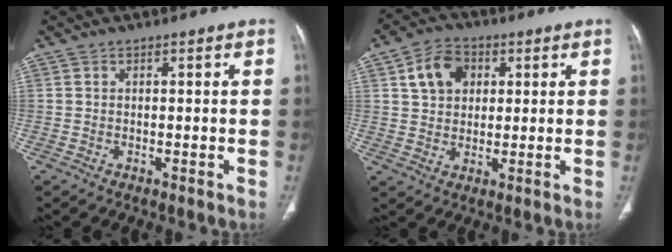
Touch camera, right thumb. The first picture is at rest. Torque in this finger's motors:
{"motor_torque": [-1.15, 0.71, 0.05, 0.18, 0.09]}